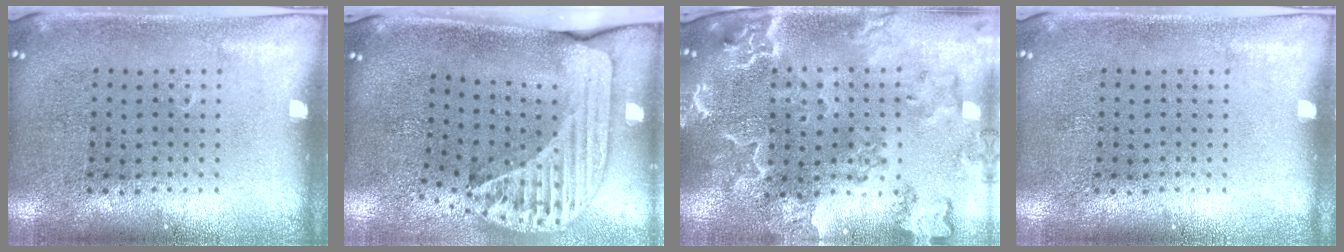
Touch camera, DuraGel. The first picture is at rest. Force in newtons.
{"total": 2.6, "press": 1.8, "slide": 1.8}
{"total": 3.3, "press": 3.0, "slide": 1.4}
{"total": 0.0}